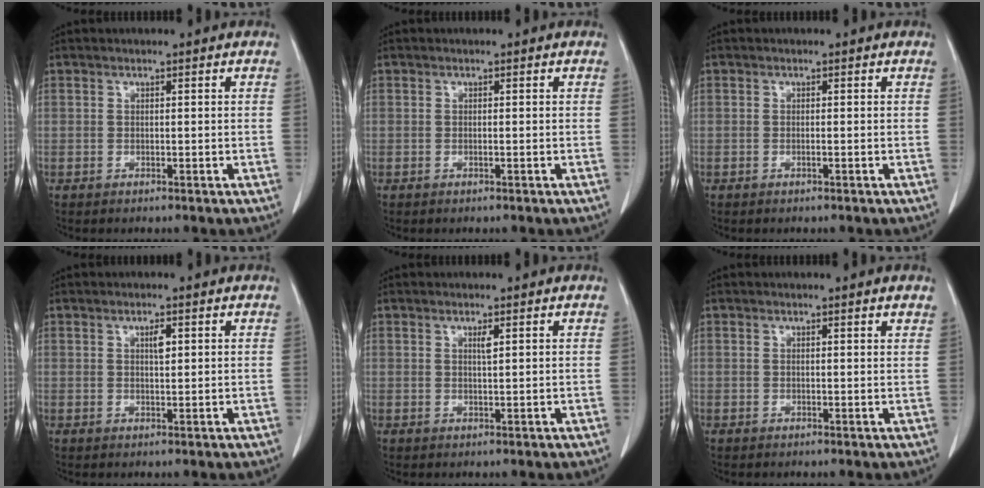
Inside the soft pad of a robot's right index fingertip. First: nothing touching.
{"total": 0.0}
{"total": 0.0}
{"total": 1.7, "force": [0.6, 0.5, 1.5], "torque": [-0.028, -0.001, 0.010]}
{"total": 1.1, "force": [0.5, 0.0, 1.0], "torque": [-0.022, -0.003, 0.009]}
{"total": 1.3, "force": [1.1, 0.1, 0.7], "torque": [-0.010, 0.001, 0.007]}